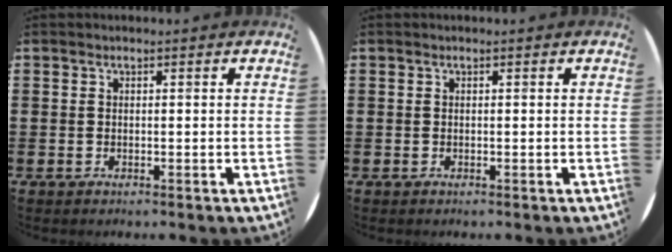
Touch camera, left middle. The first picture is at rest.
{"total": 0.0}